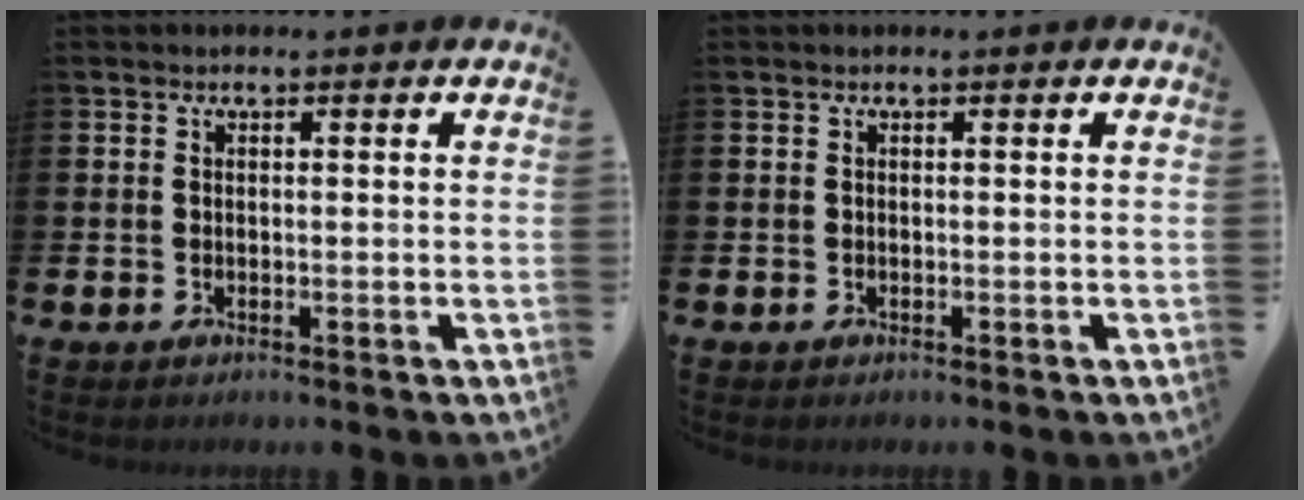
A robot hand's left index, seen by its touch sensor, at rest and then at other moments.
{"total": 0.0}